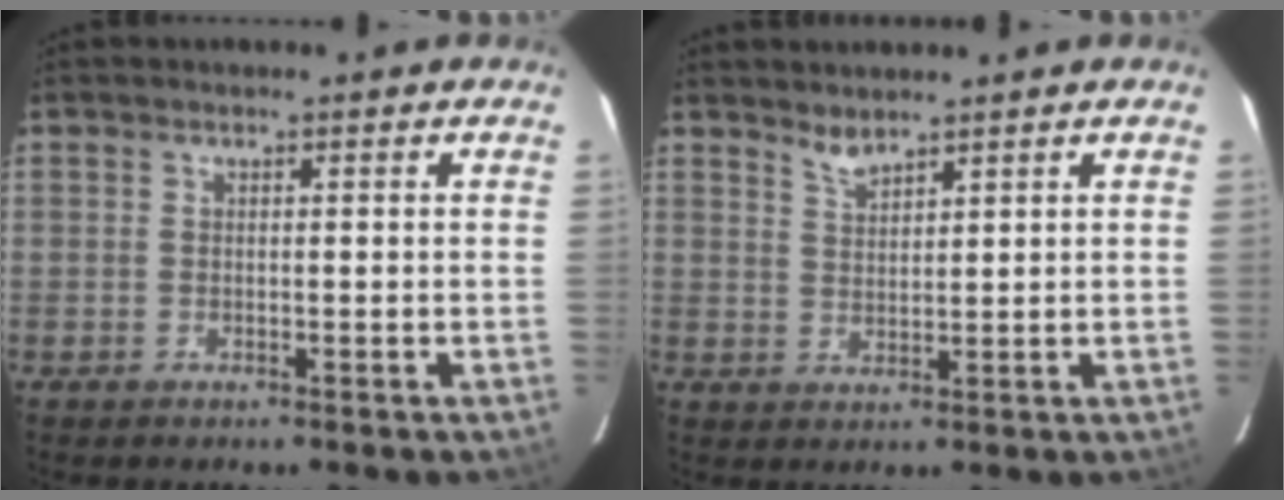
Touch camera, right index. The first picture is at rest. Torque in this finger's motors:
{"motor_torque": [0.07, 0.07, 0.00, 0.01]}